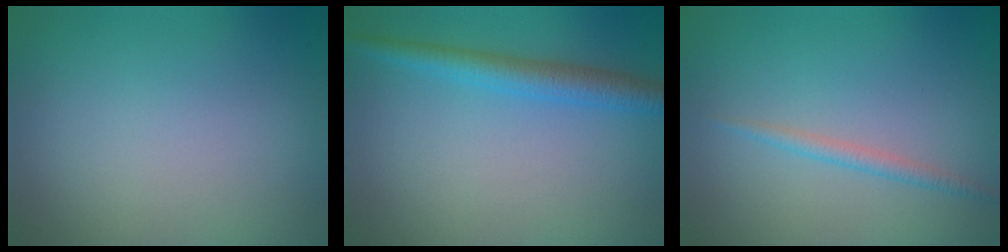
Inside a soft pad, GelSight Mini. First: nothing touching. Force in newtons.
{"total": 2.9, "press": 2.9, "slide": 0.1}
{"total": 1.2, "press": 1.2, "slide": 0.1}